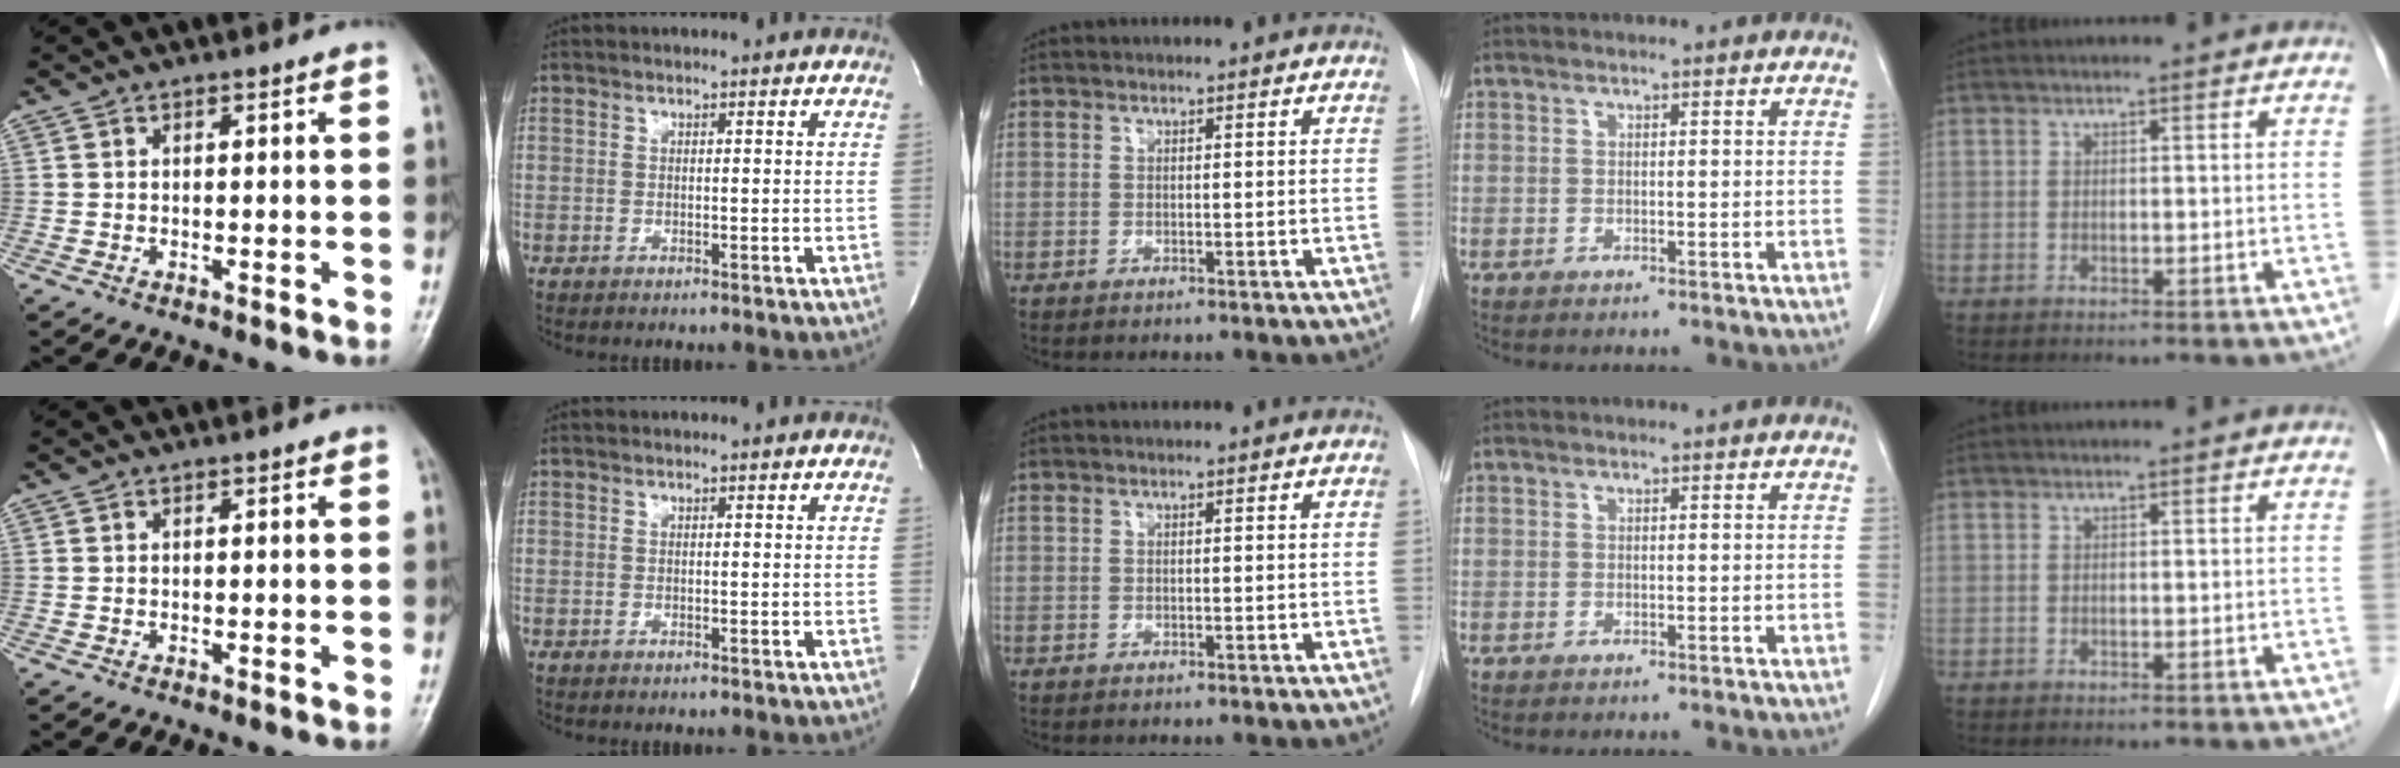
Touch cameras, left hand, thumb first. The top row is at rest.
{}